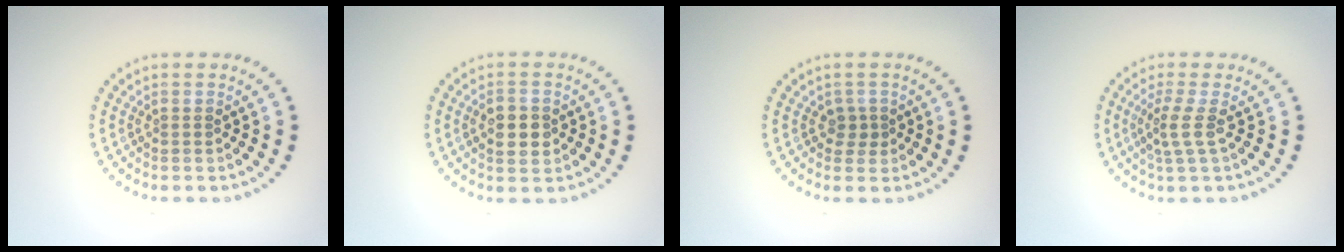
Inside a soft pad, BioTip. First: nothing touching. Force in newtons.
{"total": 2.9, "press": 2.9, "slide": 0.1}
{"total": 1.3, "press": 1.1, "slide": 0.7}
{"total": 2.0, "press": 1.5, "slide": 1.4}